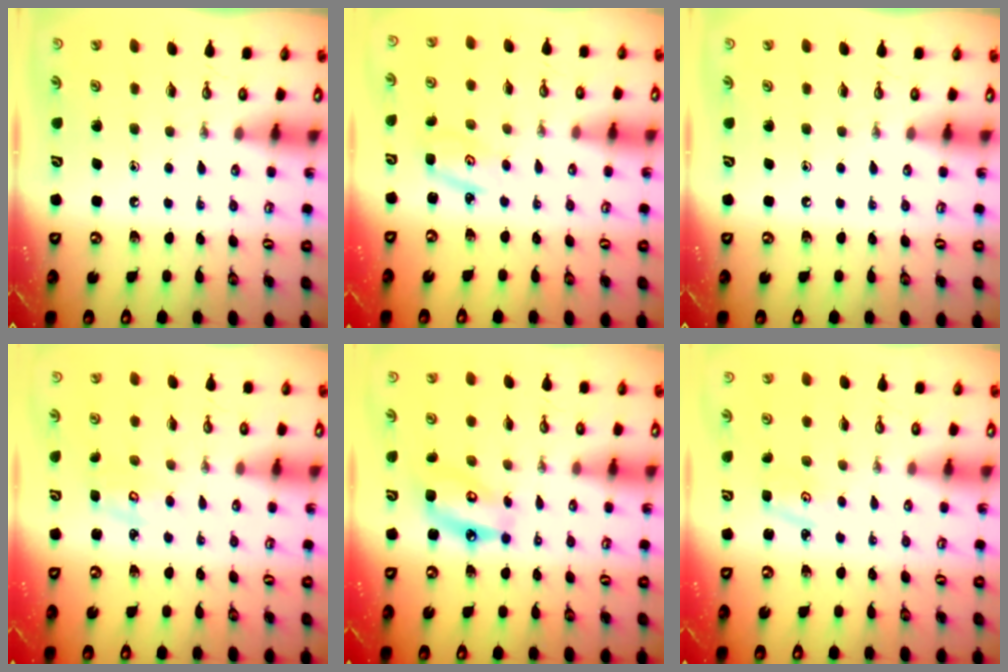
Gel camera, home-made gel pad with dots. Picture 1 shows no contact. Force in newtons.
{"total": 3.2, "press": 3.2, "slide": 0.1}
{"total": 0.0}
{"total": 3.0, "press": 3.0, "slide": 0.3}
{"total": 8.6, "press": 8.6, "slide": 0.9}
{"total": 3.0, "press": 3.0, "slide": 0.4}